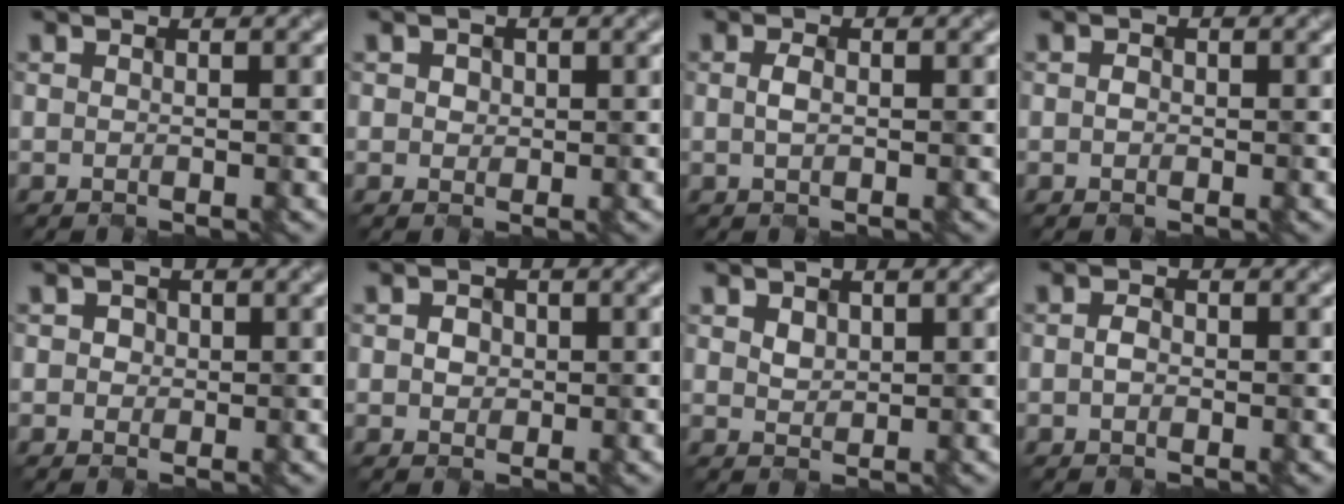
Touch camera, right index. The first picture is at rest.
{"total": 0.9, "force": [0.3, 0.8, 0.0], "torque": [0.001, -0.002, 0.011]}
{"total": 0.7, "force": [-0.2, 0.3, 0.6], "torque": [-0.018, -0.001, 0.002]}
{"total": 0.5, "force": [-0.4, 0.4, 0.1], "torque": [-0.003, -0.001, -0.001]}
{"total": 1.3, "force": [0.4, 1.2, 0.2], "torque": [-0.004, 0.004, 0.004]}
{"total": 1.1, "force": [0.0, 1.1, 0.2], "torque": [-0.005, -0.002, 0.003]}
{"total": 0.8, "force": [0.5, 0.6, 0.1], "torque": [-0.007, -0.004, 0.020]}
{"total": 1.0, "force": [-0.5, 0.8, 0.5], "torque": [-0.012, 0.000, -0.005]}